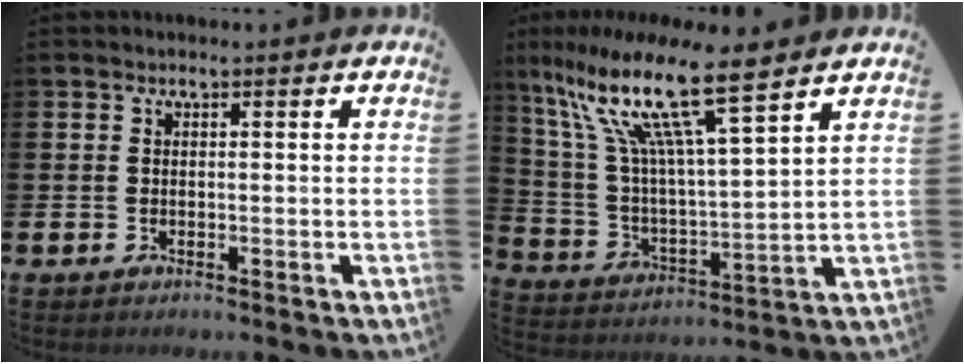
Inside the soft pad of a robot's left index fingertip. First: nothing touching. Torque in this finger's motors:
{"motor_torque": [1.83, -0.30, 1.05, 0.21]}